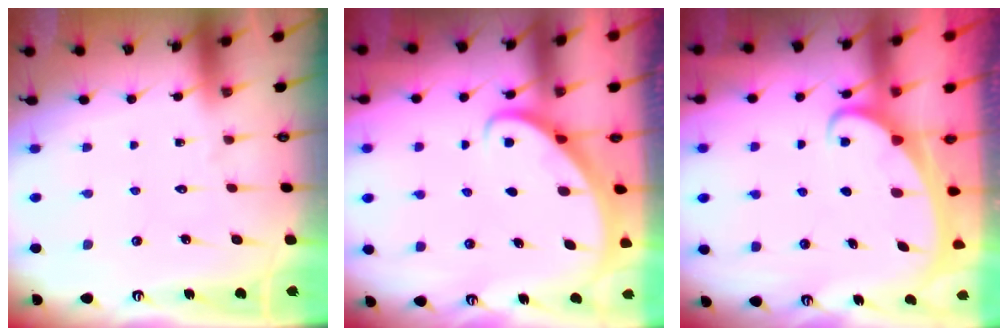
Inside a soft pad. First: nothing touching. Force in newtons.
{"total": 2.7, "press": 2.7, "slide": 0.2}
{"total": 2.0, "press": 2.0, "slide": 0.3}